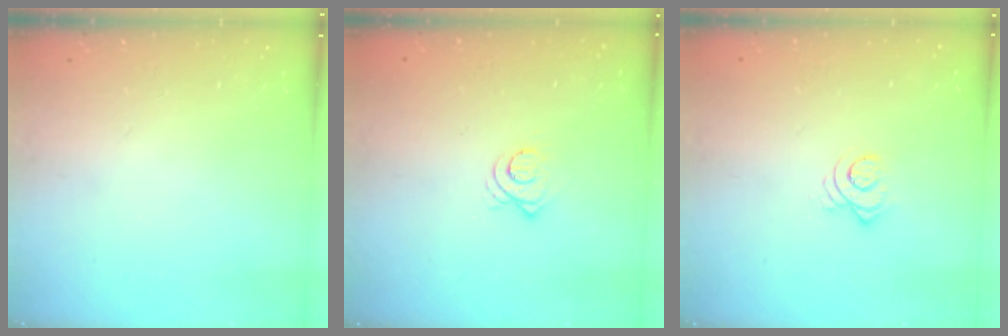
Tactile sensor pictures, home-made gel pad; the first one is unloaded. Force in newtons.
{"total": 3.6, "press": 3.6, "slide": 0.2}
{"total": 3.5, "press": 3.5, "slide": 0.3}